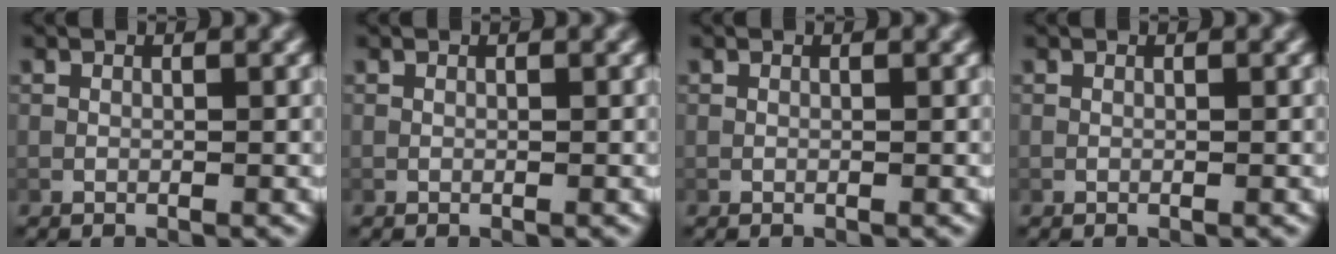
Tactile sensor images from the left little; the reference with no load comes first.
{"total": 0.0}
{"total": 0.0}
{"total": 0.0}